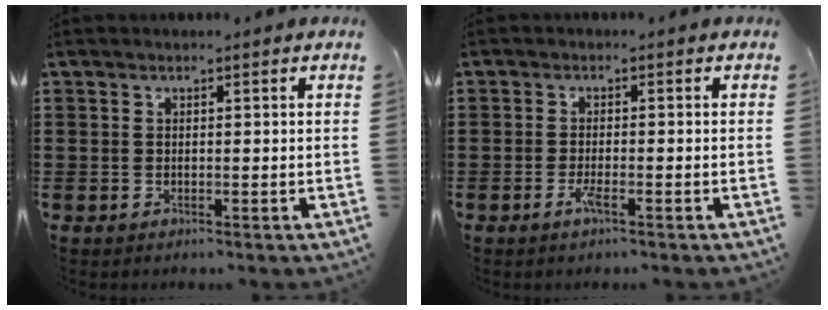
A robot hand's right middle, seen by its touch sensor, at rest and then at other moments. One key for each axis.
{"total": 2.1, "fx": -1.1, "fy": 0.2, "fz": 1.7, "tx": -0.044, "ty": -0.007, "tz": -0.024}